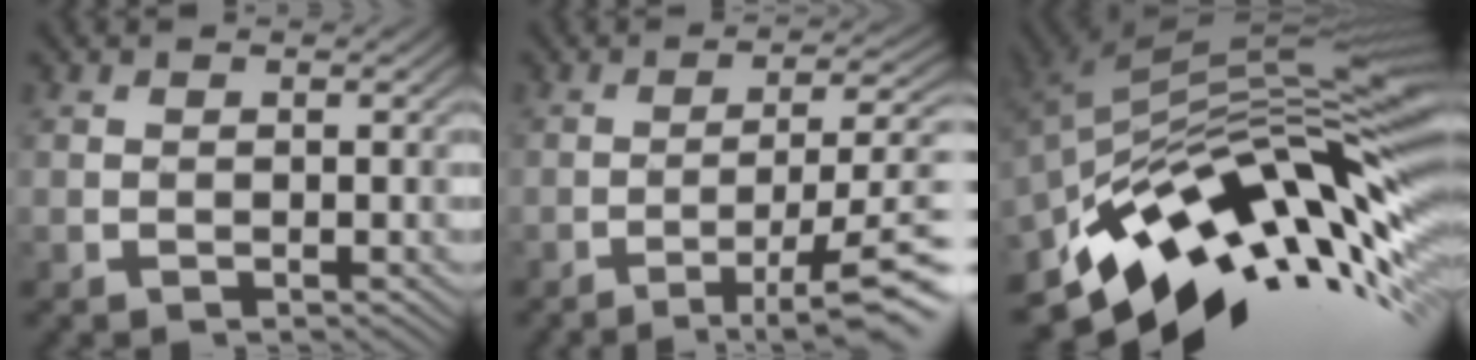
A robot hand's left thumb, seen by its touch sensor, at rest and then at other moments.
{"total": 9.5, "force": [-4.0, 1.7, 8.4], "torque": [-0.130, 0.005, -0.054]}
{"total": 15.6, "force": [-6.0, 6.8, 12.8], "torque": [-0.228, 0.001, -0.117]}